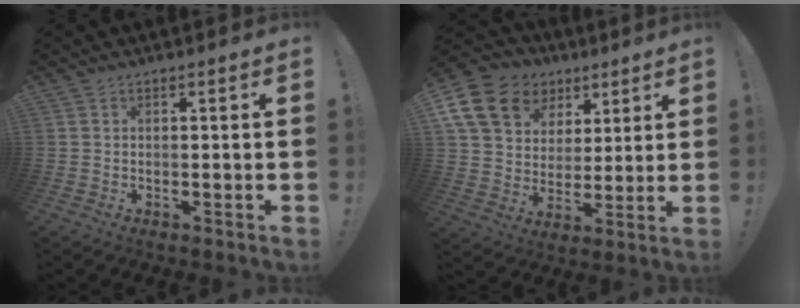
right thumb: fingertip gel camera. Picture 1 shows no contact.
{"total": 16.6, "force": [8.2, 12.3, 7.6], "torque": [-0.122, -0.039, 0.169]}